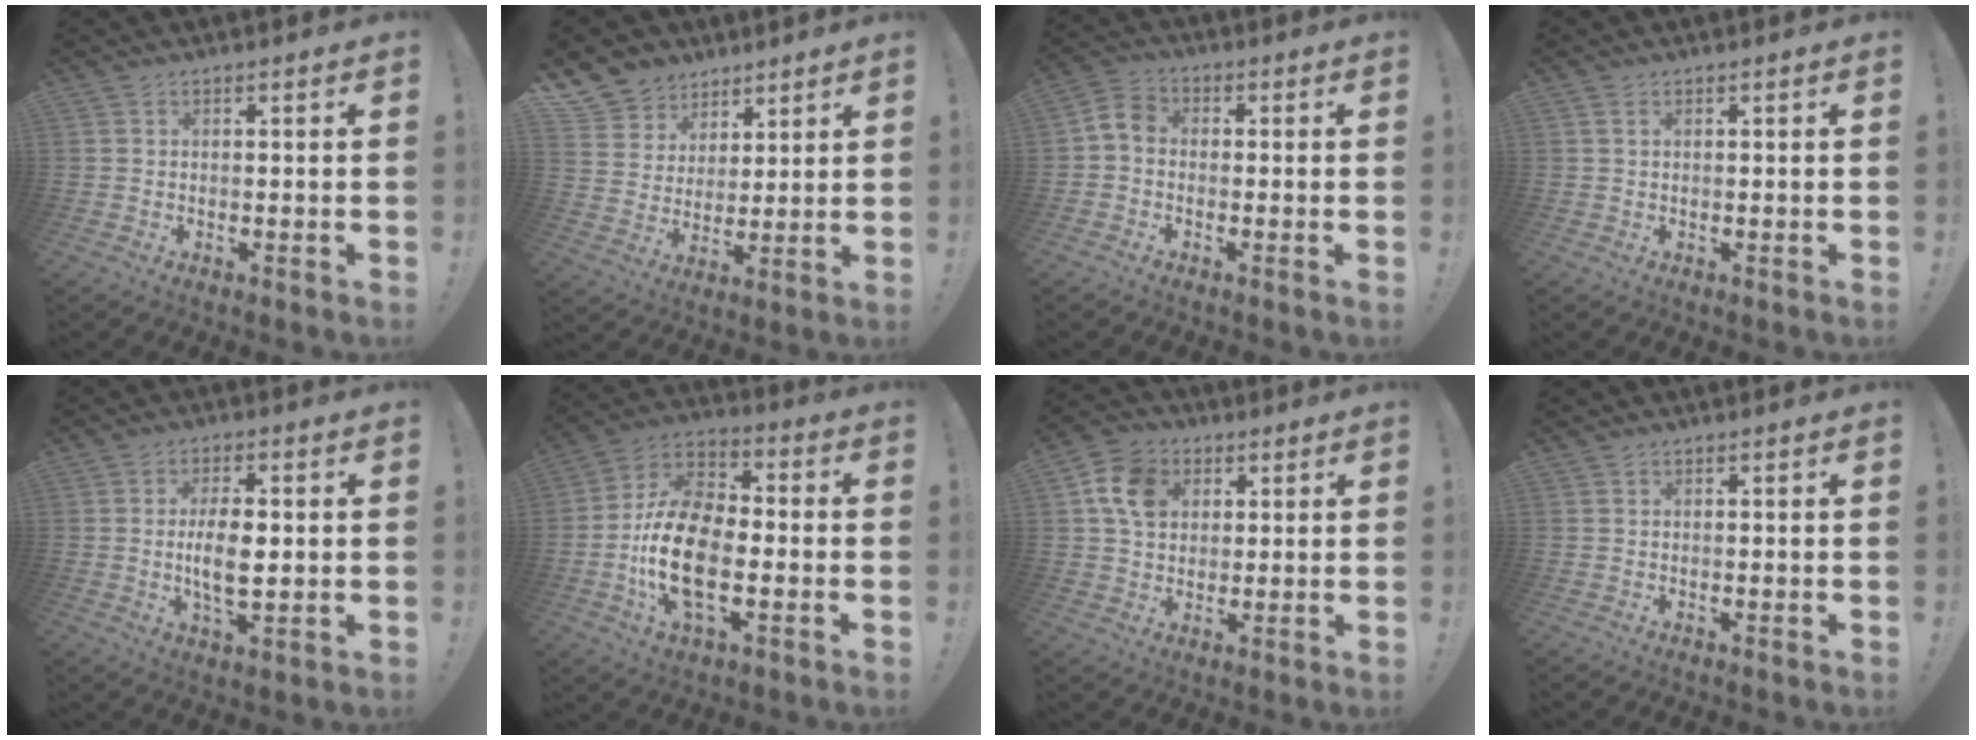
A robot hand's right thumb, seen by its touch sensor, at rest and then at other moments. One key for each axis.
{"total": 9.3, "fx": 6.0, "fy": 7.1, "fz": 0.9, "tx": -0.023, "ty": -0.049, "tz": 0.123}
{"total": 5.2, "fx": -1.0, "fy": 3.8, "fz": 3.4, "tx": -0.075, "ty": 0.017, "tz": -0.014}
{"total": 1.0, "fx": 0.5, "fy": 0.4, "fz": 0.8, "tx": -0.017, "ty": 0.002, "tz": 0.009}
{"total": 9.2, "fx": -0.1, "fy": 3.8, "fz": 8.3, "tx": -0.156, "ty": -0.009, "tz": -0.009}
{"total": 18.9, "fx": -4.4, "fy": 10.7, "fz": 14.9, "tx": -0.295, "ty": 0.022, "tz": -0.068}
{"total": 11.1, "fx": 3.5, "fy": 8.8, "fz": 5.6, "tx": -0.084, "ty": 0.003, "tz": 0.072}
{"total": 0.0}